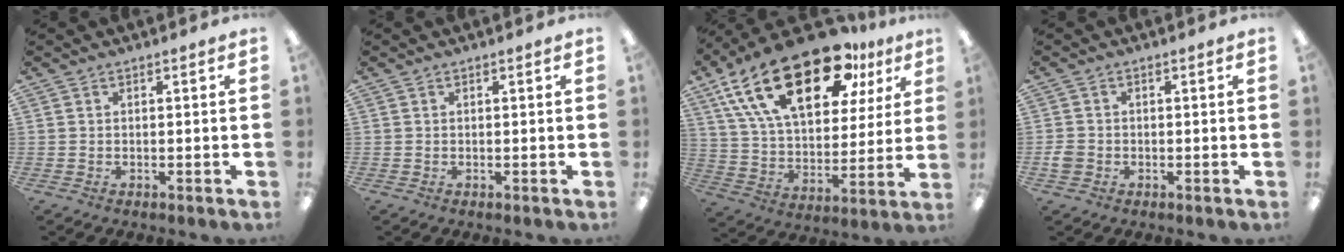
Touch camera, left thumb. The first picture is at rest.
{"total": 0.0}
{"total": 26.3, "force": [15.5, 12.4, 17.3], "torque": [-0.319, -0.074, 0.266]}
{"total": 2.5, "force": [-0.7, 2.1, 1.1], "torque": [-0.017, 0.005, -0.013]}